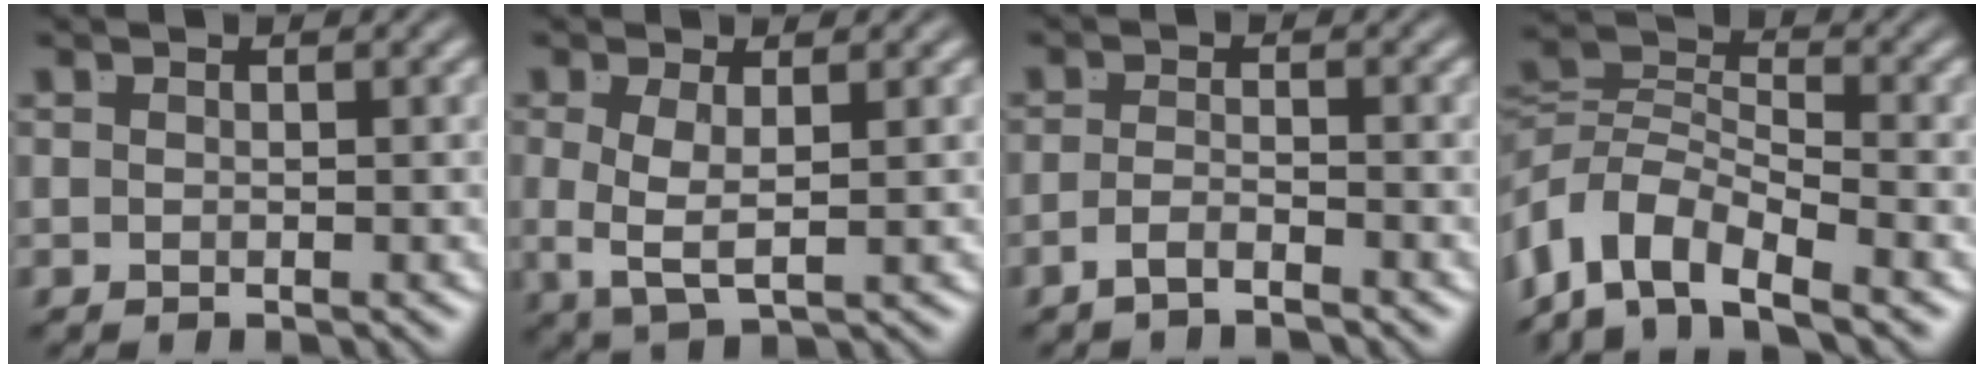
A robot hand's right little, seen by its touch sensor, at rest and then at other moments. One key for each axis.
{"total": 3.7, "fx": -0.3, "fy": 1.7, "fz": 3.3, "tx": -0.081, "ty": -0.026, "tz": 0.011}
{"total": 2.3, "fx": -2.1, "fy": -0.6, "fz": 0.7, "tx": -0.010, "ty": -0.006, "tz": -0.035}
{"total": 8.3, "fx": -3.2, "fy": 5.8, "fz": 5.1, "tx": -0.117, "ty": -0.036, "tz": -0.046}